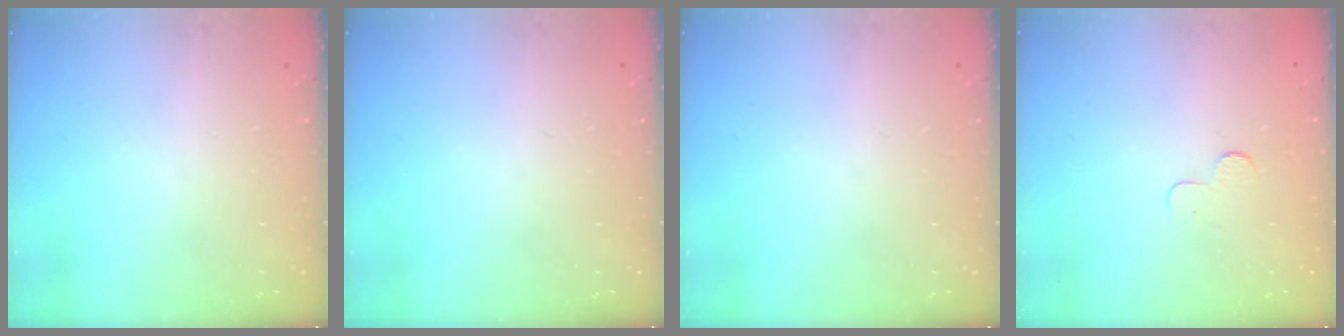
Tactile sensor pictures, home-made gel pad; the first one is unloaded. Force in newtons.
{"total": 0.0}
{"total": 0.0}
{"total": 2.3, "press": 2.3, "slide": 0.2}